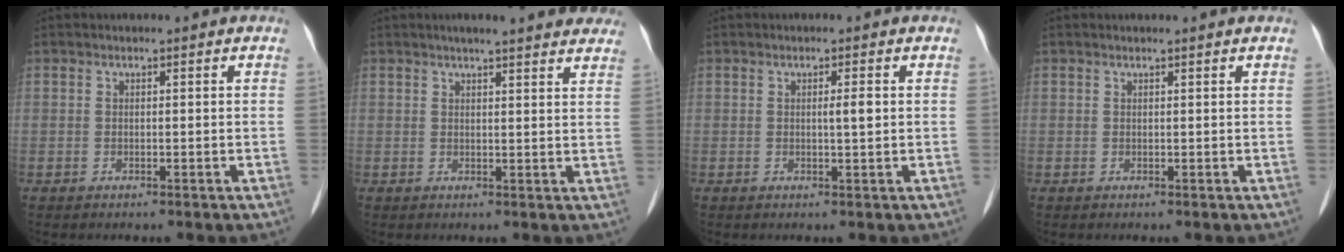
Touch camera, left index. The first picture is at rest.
{"total": 13.2, "force": [11.6, 1.9, 6.0], "torque": [-0.062, 0.017, 0.127]}
{"total": 1.6, "force": [0.3, 0.0, 1.6], "torque": [-0.027, -0.001, 0.005]}
{"total": 1.1, "force": [1.0, -0.1, 0.4], "torque": [-0.015, 0.007, 0.018]}